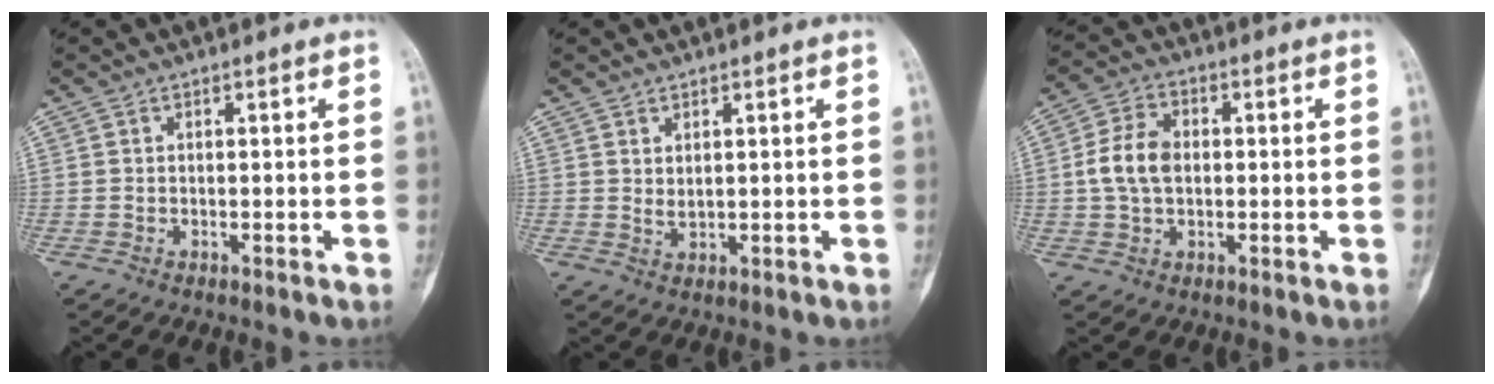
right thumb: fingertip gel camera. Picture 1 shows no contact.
{"total": 1.6, "force": [0.7, 0.8, 1.2], "torque": [-0.020, -0.010, 0.019]}
{"total": 7.9, "force": [0.2, 5.5, 5.8], "torque": [-0.105, 0.015, 0.001]}